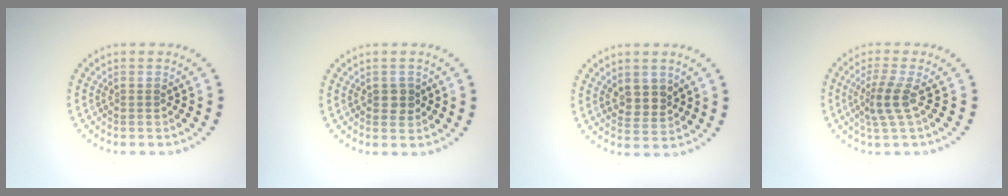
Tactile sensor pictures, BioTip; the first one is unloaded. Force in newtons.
{"total": 1.3, "press": 1.3, "slide": 0.3}
{"total": 2.6, "press": 2.4, "slide": 1.0}
{"total": 2.6, "press": 1.7, "slide": 1.9}